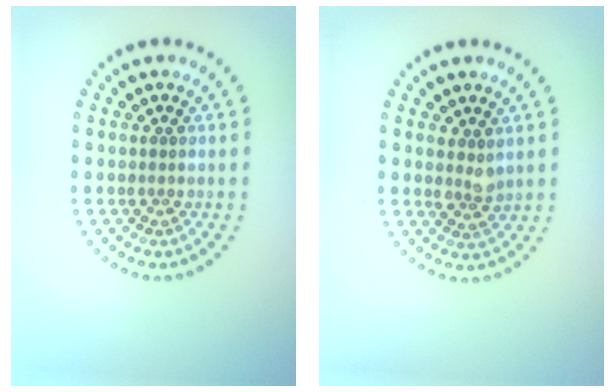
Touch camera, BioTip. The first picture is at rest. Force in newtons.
{"total": 1.7, "press": 1.4, "slide": 0.9}